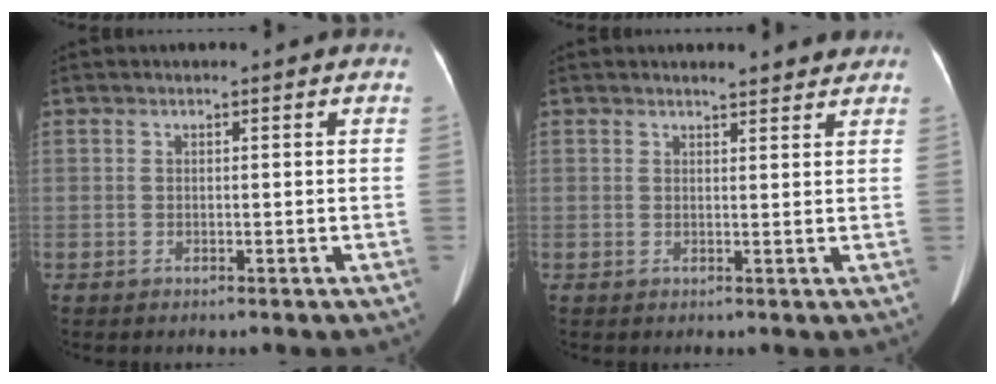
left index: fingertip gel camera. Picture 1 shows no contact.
{"total": 3.2, "force": [3.0, 0.6, 0.8], "torque": [-0.015, 0.003, 0.034]}